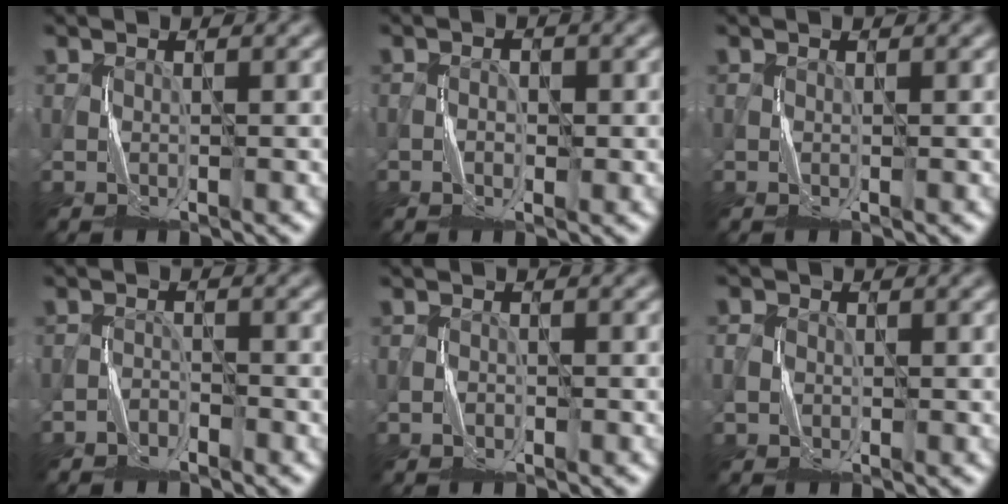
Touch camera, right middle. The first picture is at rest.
{"total": 1.2, "force": [-0.6, 0.6, 0.9], "torque": [-0.010, 0.004, -0.014]}
{"total": 0.0}
{"total": 1.5, "force": [-1.4, 0.4, 0.0], "torque": [0.001, 0.005, -0.027]}
{"total": 0.7, "force": [-0.6, 0.4, 0.1], "torque": [-0.002, 0.003, -0.012]}
{"total": 1.5, "force": [-0.2, 1.4, 0.3], "torque": [-0.014, -0.002, -0.002]}